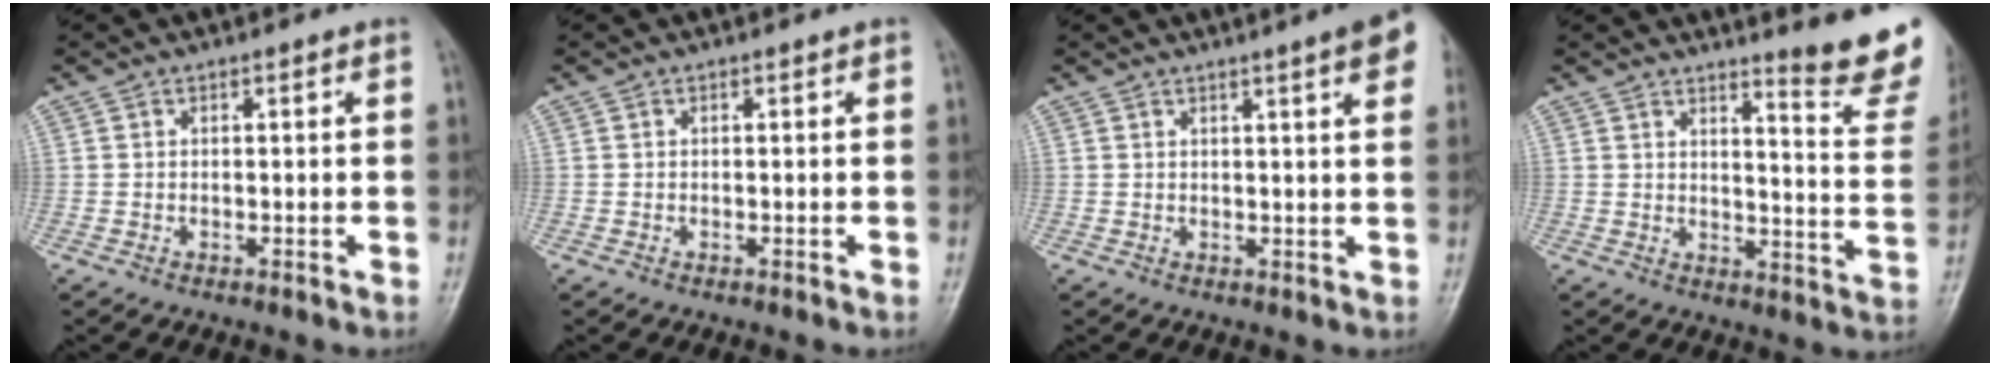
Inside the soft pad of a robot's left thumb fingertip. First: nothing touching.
{"total": 0.0}
{"total": 7.3, "force": [4.0, 0.7, 6.0], "torque": [-0.064, -0.003, 0.042]}
{"total": 13.4, "force": [10.9, 1.0, 7.9], "torque": [-0.076, -0.109, 0.129]}